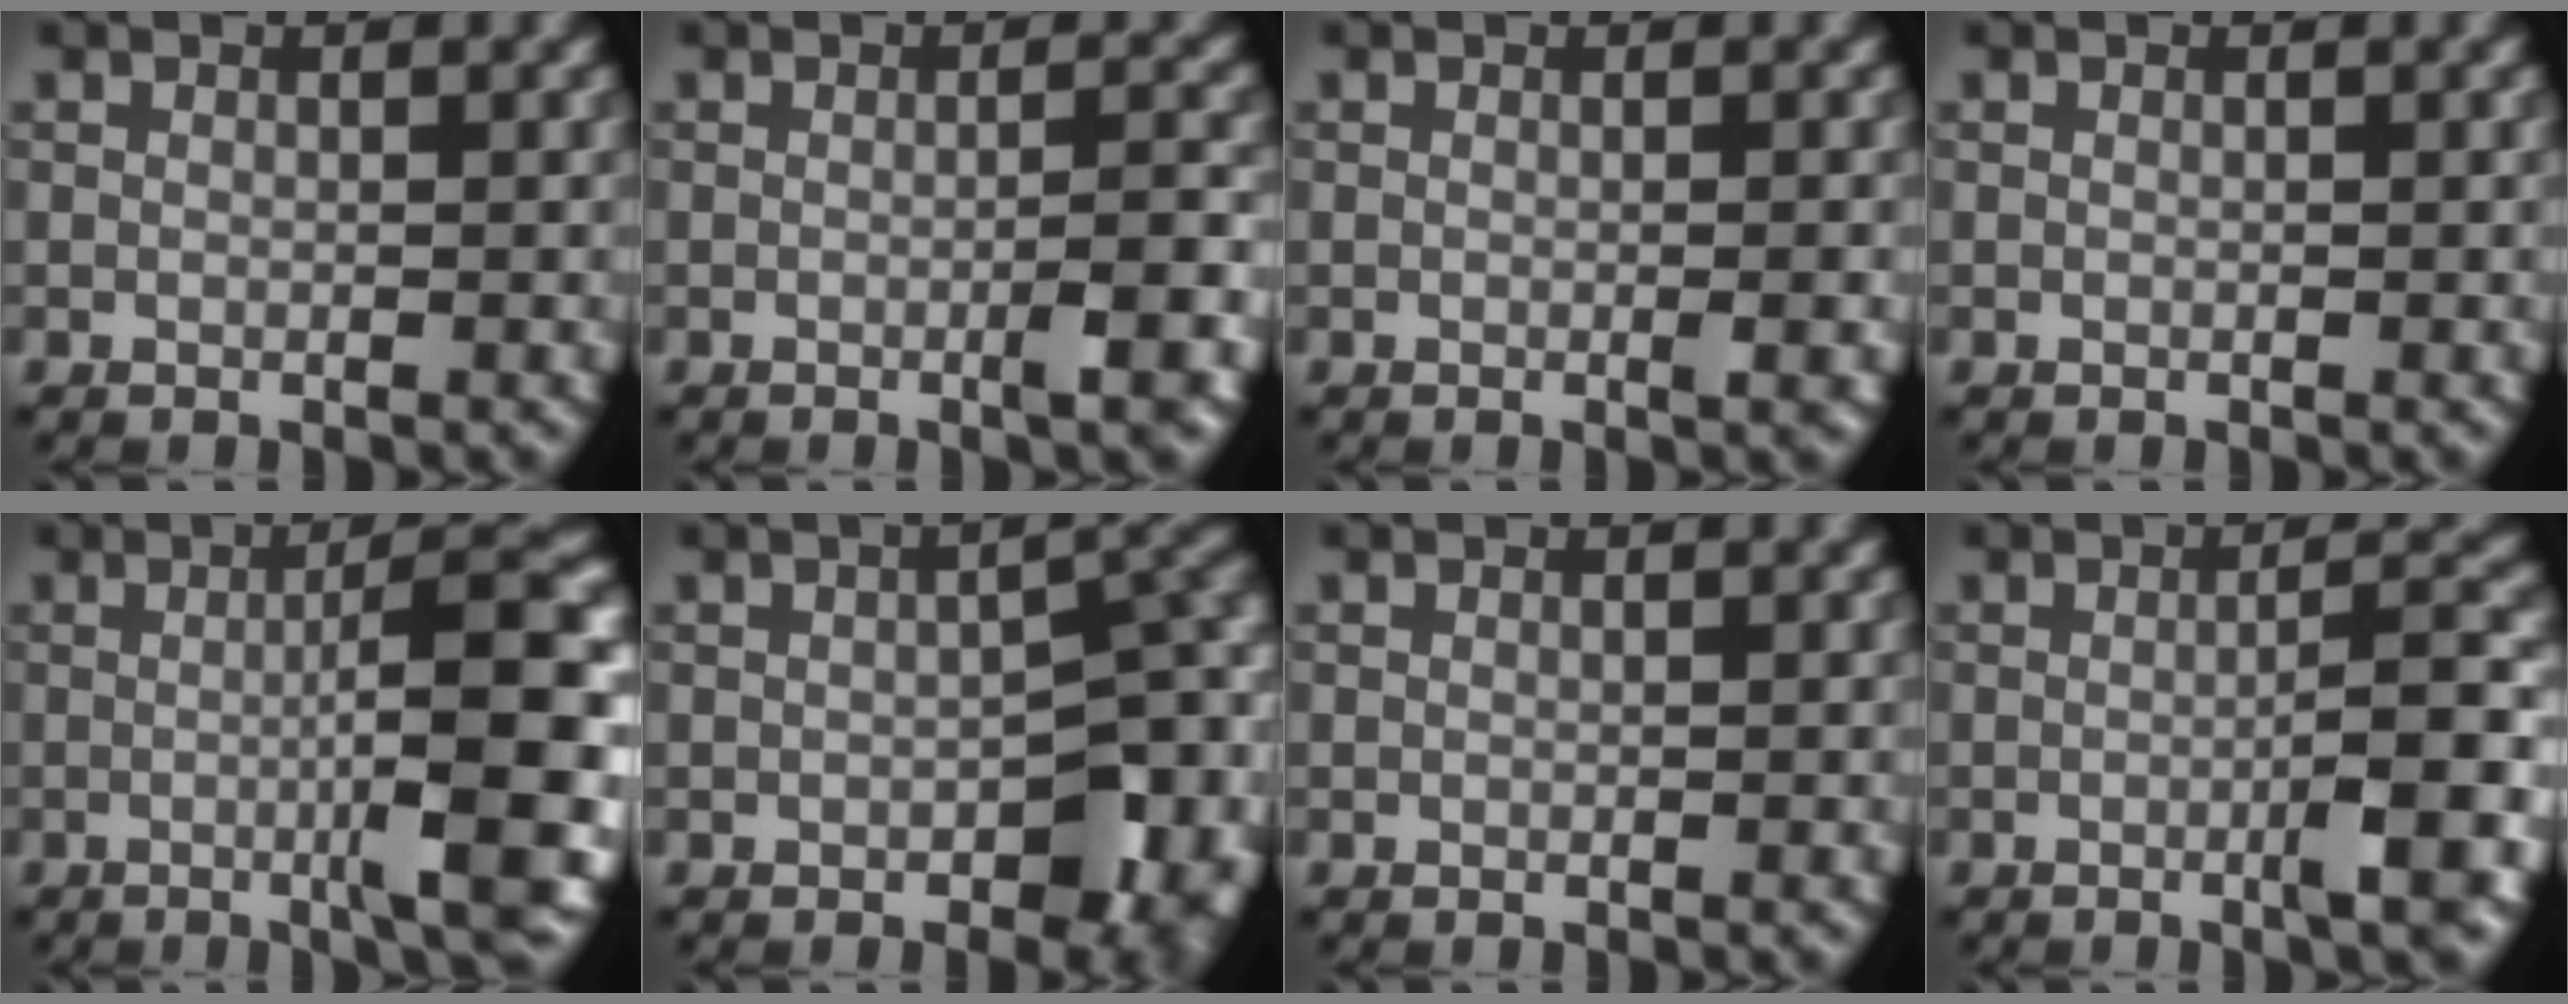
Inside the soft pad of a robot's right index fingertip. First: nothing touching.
{"total": 2.9, "force": [-0.9, 0.4, 2.7], "torque": [-0.038, 0.006, -0.020]}
{"total": 0.9, "force": [-0.2, 0.0, 0.9], "torque": [-0.013, 0.000, -0.003]}
{"total": 0.0}
{"total": 9.9, "force": [-1.0, 1.5, 9.7], "torque": [-0.120, 0.009, -0.020]}
{"total": 6.5, "force": [-2.1, 3.2, 5.3], "torque": [-0.056, 0.004, -0.028]}
{"total": 0.0}
{"total": 5.0, "force": [-1.4, 0.6, 4.8], "torque": [-0.065, 0.012, -0.030]}